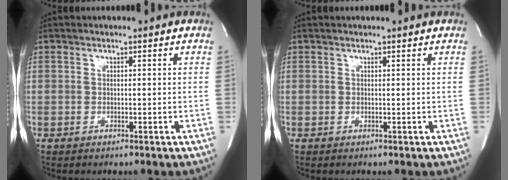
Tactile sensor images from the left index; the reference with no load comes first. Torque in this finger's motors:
{"motor_torque": [-0.05, -0.40, -0.02, -0.01]}